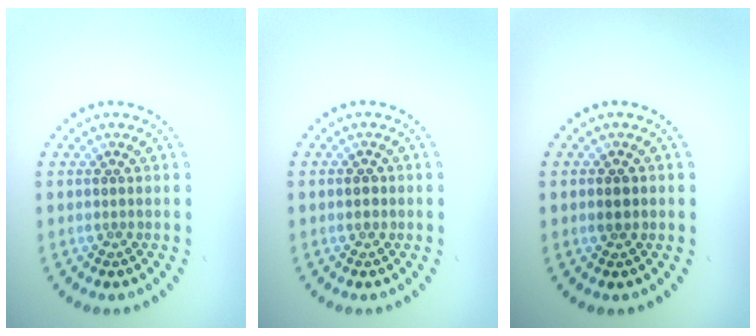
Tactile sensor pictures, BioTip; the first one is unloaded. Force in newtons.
{"total": 1.0, "press": 1.0, "slide": 0.1}
{"total": 1.2, "press": 1.2, "slide": 0.1}